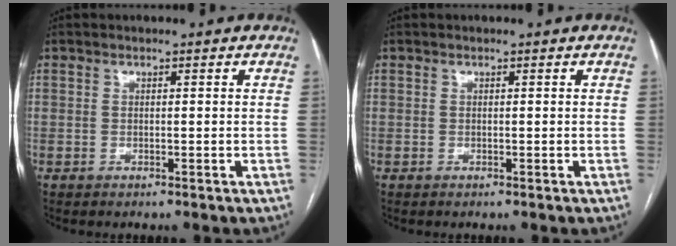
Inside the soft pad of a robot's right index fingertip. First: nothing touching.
{"total": 0.0}